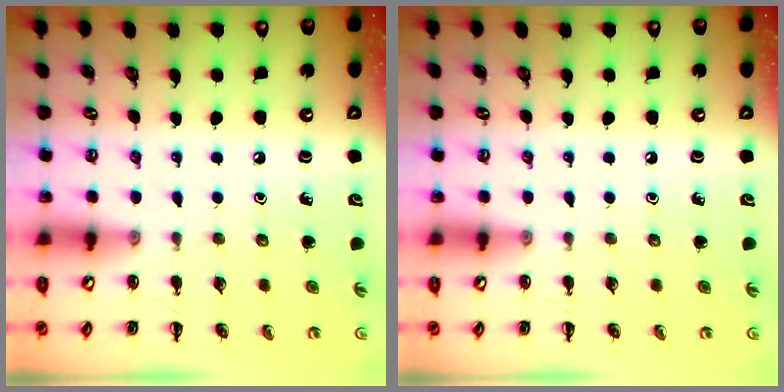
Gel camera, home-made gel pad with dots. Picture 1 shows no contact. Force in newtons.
{"total": 0.0}